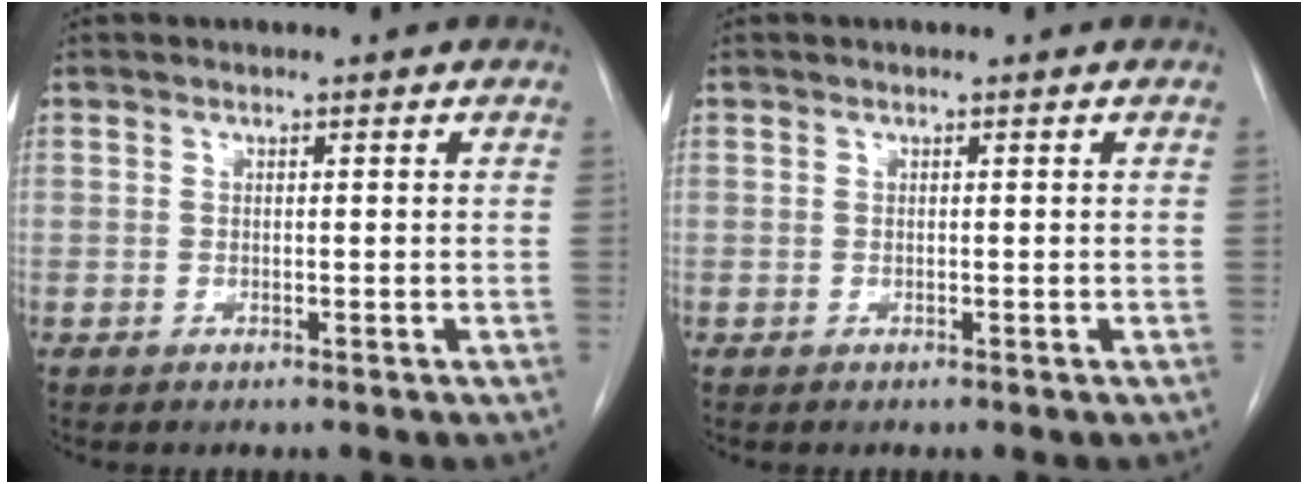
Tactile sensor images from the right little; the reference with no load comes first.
{"total": 0.0}